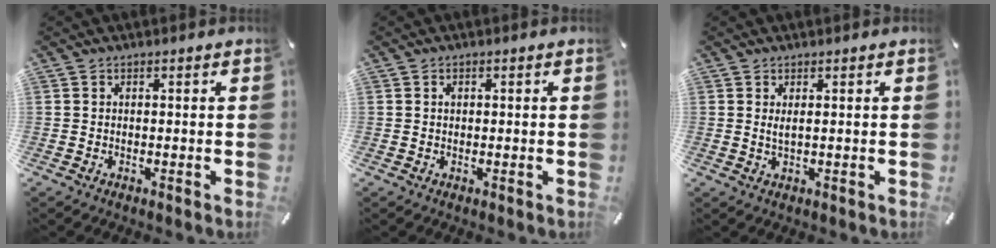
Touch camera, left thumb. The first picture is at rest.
{"total": 0.8, "force": [0.2, 0.6, 0.4], "torque": [-0.011, 0.001, 0.003]}
{"total": 1.7, "force": [0.7, 0.4, 1.5], "torque": [-0.031, 0.000, 0.012]}